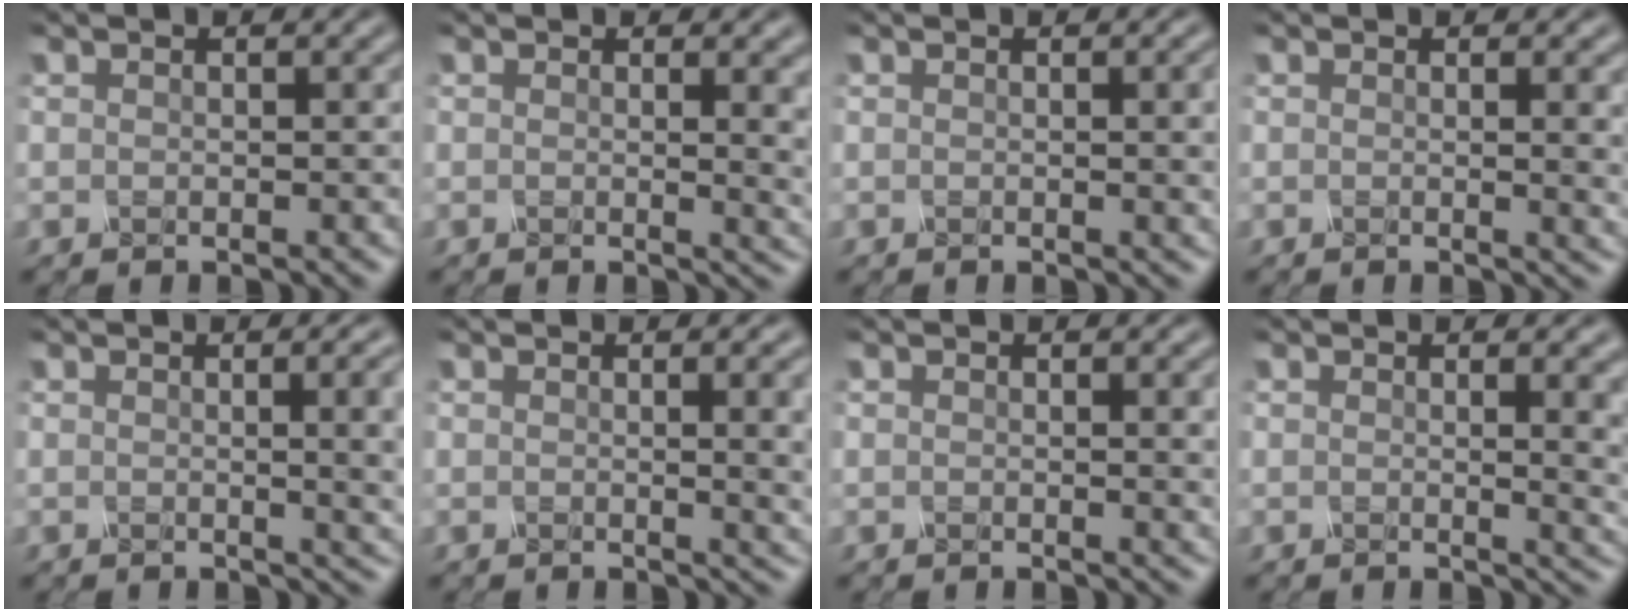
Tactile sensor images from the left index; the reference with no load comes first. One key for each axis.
{"total": 4.4, "fx": 0.7, "fy": 1.8, "fz": 3.9, "tx": -0.024, "ty": 0.001, "tz": 0.010}
{"total": 3.2, "fx": 0.2, "fy": 1.0, "fz": 3.0, "tx": -0.027, "ty": 0.005, "tz": -0.001}
{"total": 3.8, "fx": 0.3, "fy": 1.4, "fz": 3.5, "tx": -0.026, "ty": 0.001, "tz": 0.005}
{"total": 8.0, "fx": 0.6, "fy": 3.5, "fz": 7.1, "tx": -0.027, "ty": 0.019, "tz": 0.003}
{"total": 6.3, "fx": 0.5, "fy": 2.6, "fz": 5.7, "tx": -0.031, "ty": 0.006, "tz": 0.005}
{"total": 2.8, "fx": 0.3, "fy": 0.9, "fz": 2.6, "tx": -0.023, "ty": 0.002, "tz": 0.001}
{"total": 5.5, "fx": 0.6, "fy": 2.2, "fz": 4.9, "tx": -0.027, "ty": 0.002, "tz": 0.008}